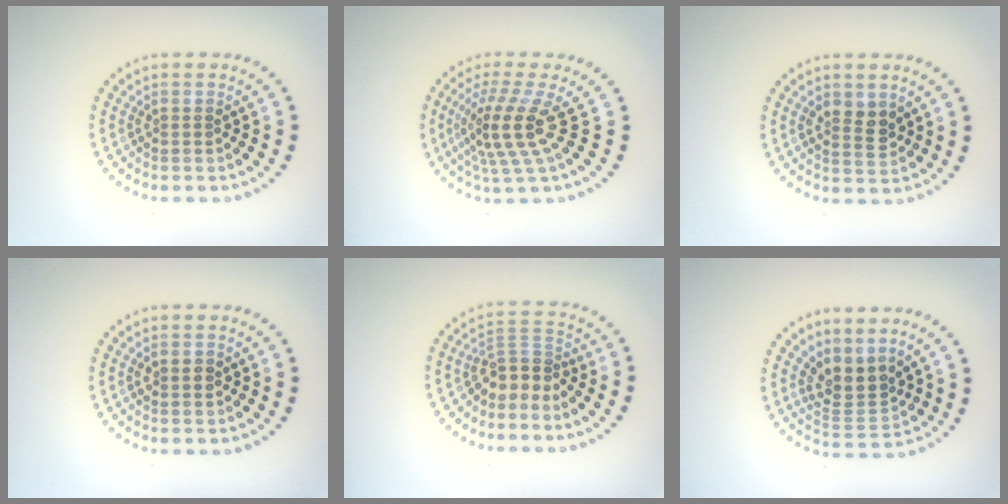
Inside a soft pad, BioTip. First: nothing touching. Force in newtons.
{"total": 4.5, "press": 3.1, "slide": 3.2}
{"total": 2.4, "press": 2.3, "slide": 0.6}
{"total": 1.5, "press": 1.5, "slide": 0.1}
{"total": 2.9, "press": 2.1, "slide": 2.0}
{"total": 3.2, "press": 2.6, "slide": 2.0}